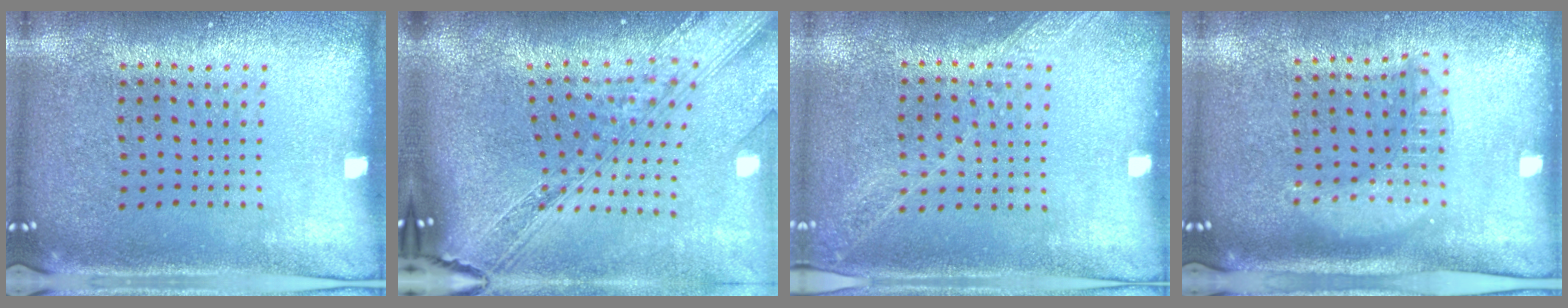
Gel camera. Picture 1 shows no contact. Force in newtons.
{"total": 4.0, "press": 2.9, "slide": 2.7}
{"total": 1.2, "press": 1.2, "slide": 0.2}
{"total": 1.7, "press": 1.5, "slide": 0.9}